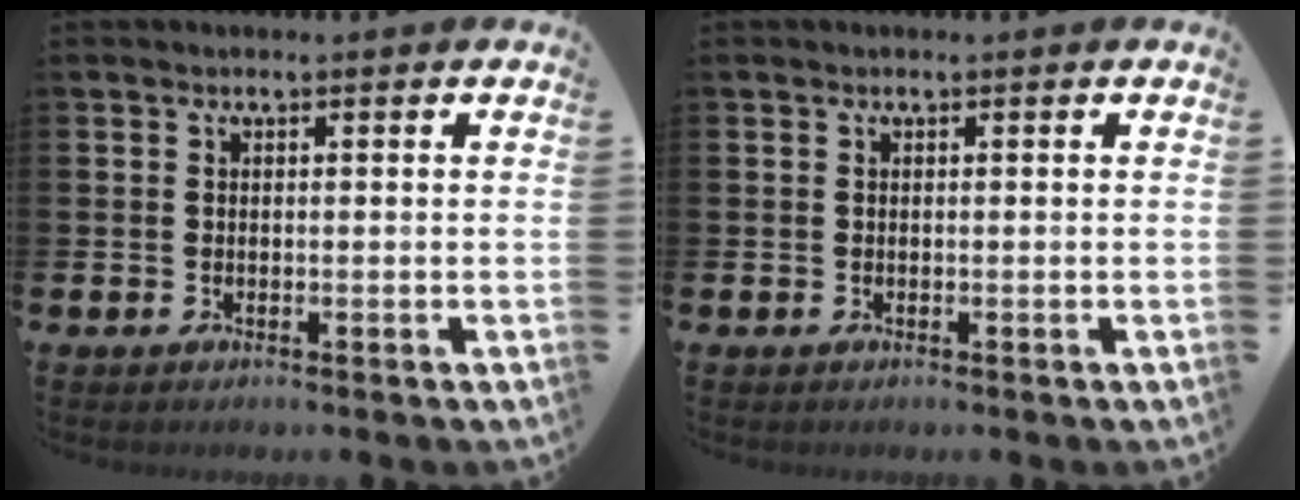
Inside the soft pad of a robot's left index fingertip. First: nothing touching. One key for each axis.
{"total": 0.0}